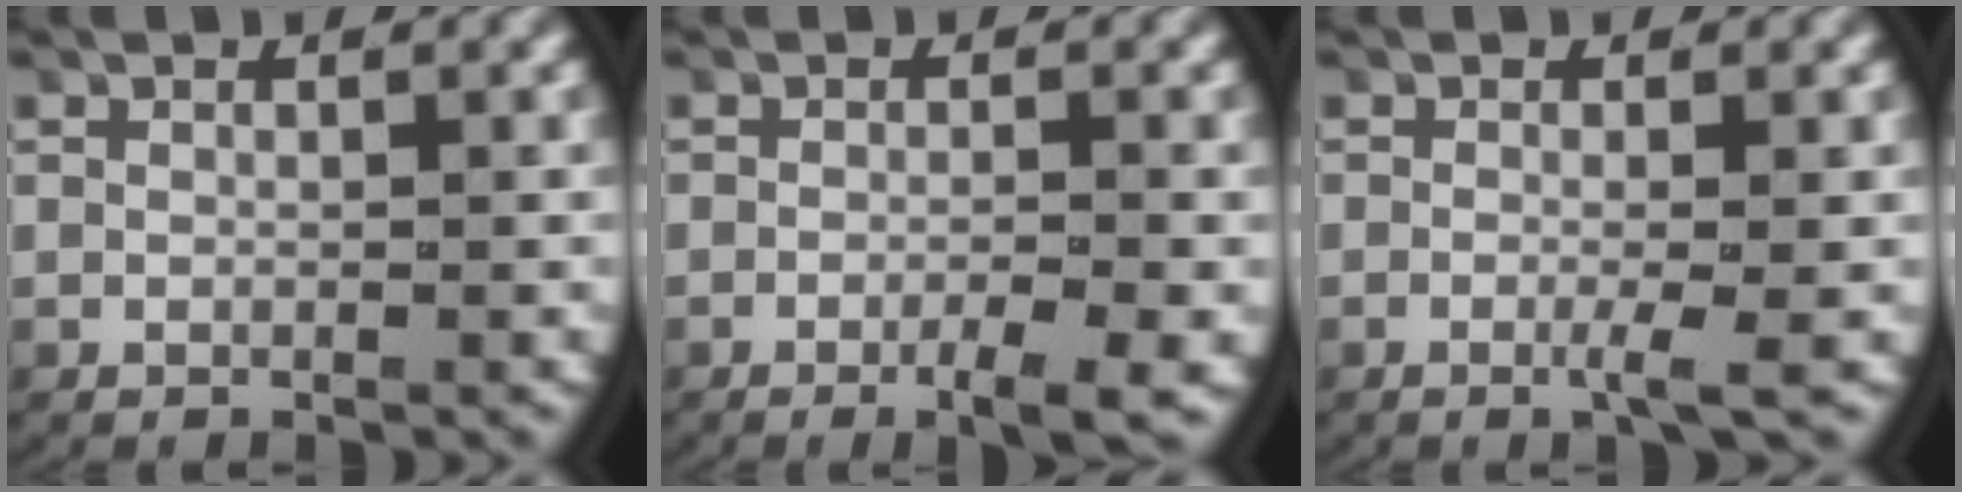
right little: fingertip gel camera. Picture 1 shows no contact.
{"total": 3.1, "force": [-1.8, 0.4, 2.5], "torque": [-0.032, 0.001, -0.035]}
{"total": 1.8, "force": [-0.6, 0.0, 1.7], "torque": [-0.028, -0.001, -0.016]}